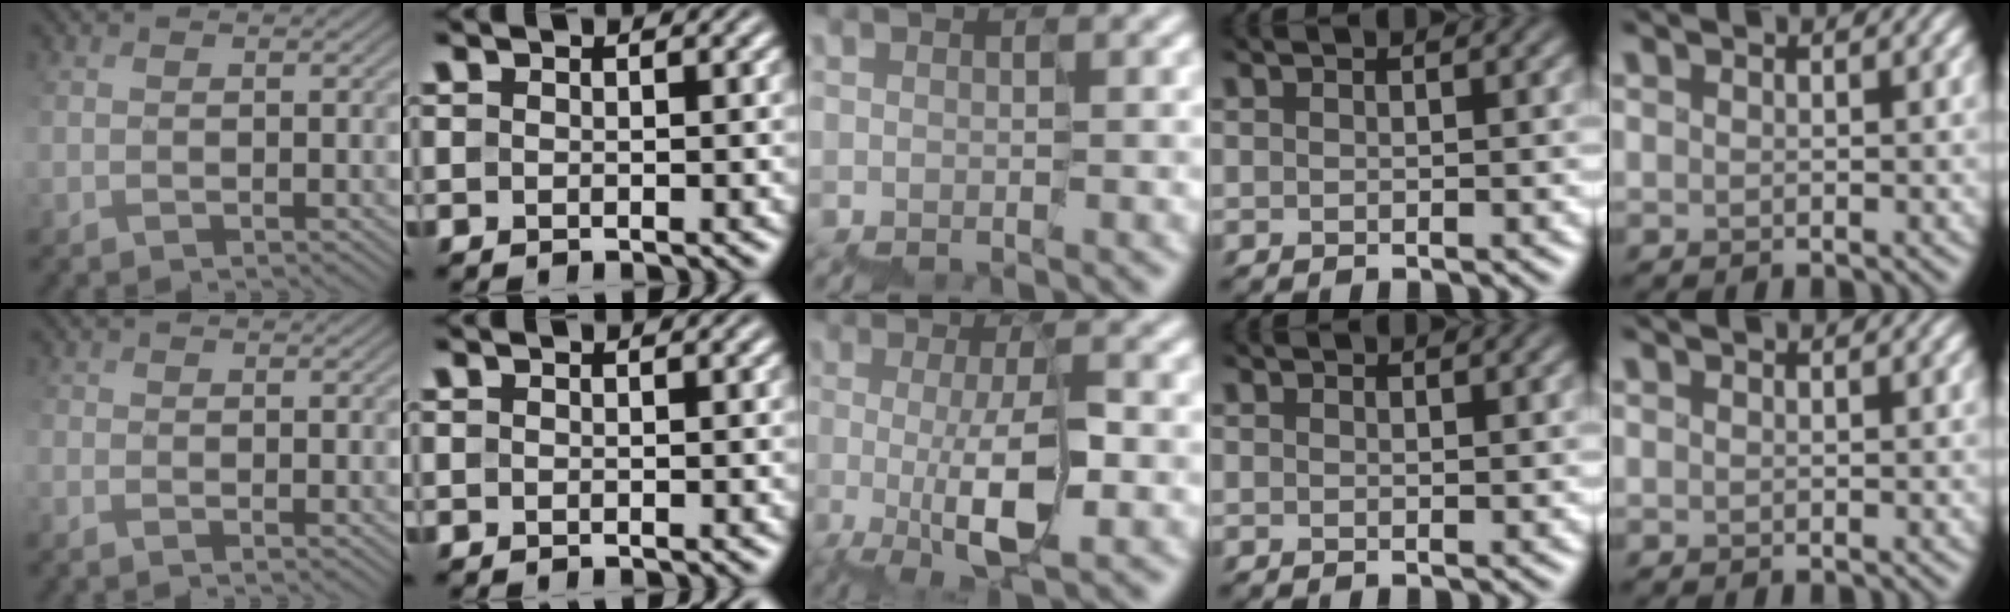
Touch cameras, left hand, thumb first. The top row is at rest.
{"thumb": {"total": 1.2, "force": [-0.8, 0.4, 0.7], "torque": [-0.021, -0.006, -0.021]}, "middle": {"total": 5.3, "force": [-0.9, 1.2, 5.1], "torque": [-0.082, -0.004, -0.011]}}